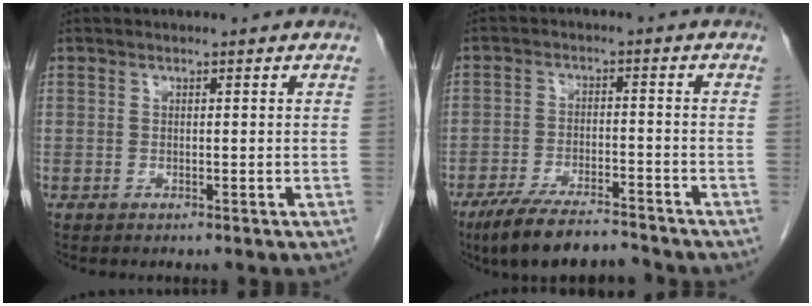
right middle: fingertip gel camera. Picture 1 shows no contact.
{"total": 9.6, "force": [-8.4, 1.6, 4.5], "torque": [-0.076, -0.016, -0.142]}